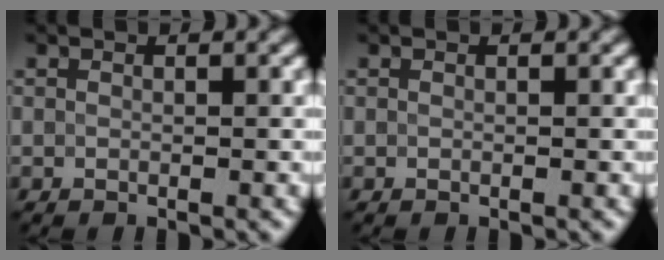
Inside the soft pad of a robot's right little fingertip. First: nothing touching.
{"total": 0.0}